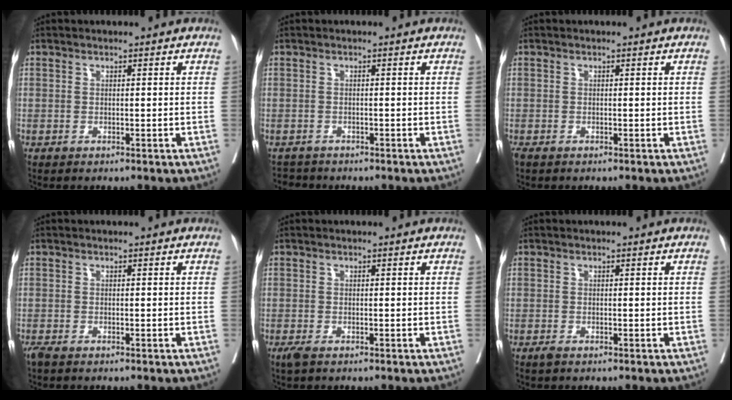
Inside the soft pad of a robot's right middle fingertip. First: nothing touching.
{"total": 1.7, "force": [-1.6, 0.5, -0.4], "torque": [0.006, -0.005, -0.028]}
{"total": 0.9, "force": [-0.7, 0.3, 0.4], "torque": [-0.011, -0.004, -0.013]}
{"total": 1.2, "force": [-1.0, 0.2, 0.6], "torque": [-0.019, -0.007, -0.020]}
{"total": 1.1, "force": [-0.7, 0.2, 0.8], "torque": [-0.021, -0.006, -0.013]}
{"total": 0.6, "force": [-0.4, 0.1, 0.4], "torque": [-0.011, -0.003, -0.008]}